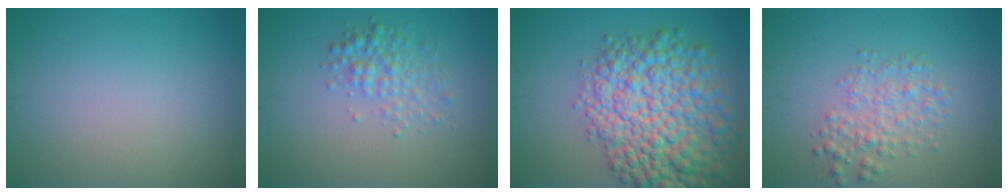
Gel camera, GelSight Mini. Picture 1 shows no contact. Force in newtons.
{"total": 2.5, "press": 2.5, "slide": 0.1}
{"total": 10.9, "press": 10.9, "slide": 0.3}
{"total": 2.9, "press": 2.9, "slide": 0.1}